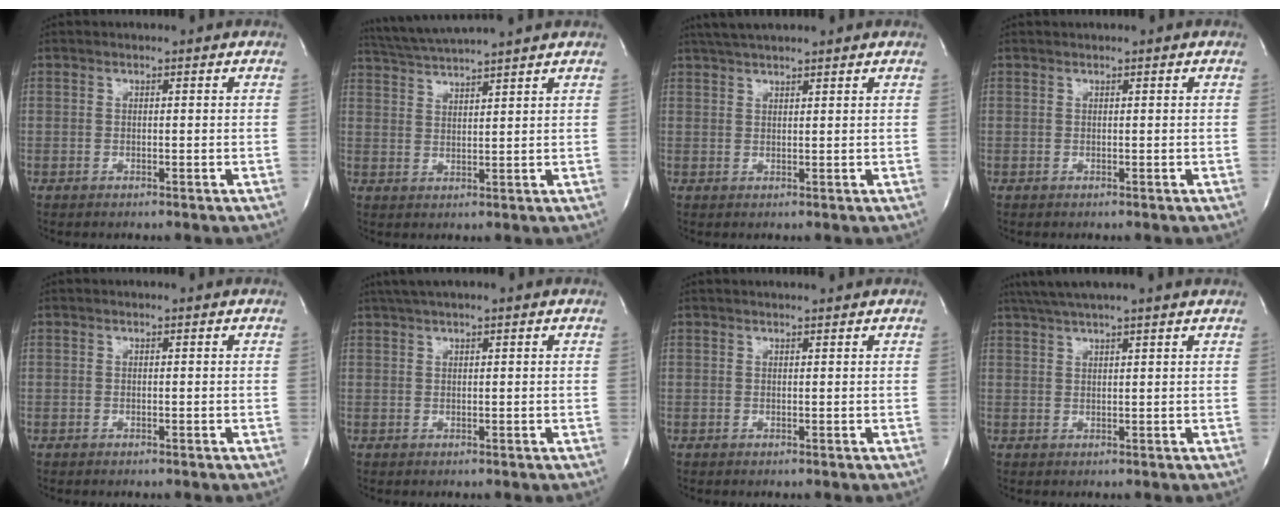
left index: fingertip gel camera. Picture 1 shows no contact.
{"total": 8.0, "force": [7.3, -1.6, 2.7], "torque": [-0.055, 0.009, 0.125]}
{"total": 5.4, "force": [4.6, 0.4, 2.7], "torque": [-0.046, 0.023, 0.079]}
{"total": 0.0}
{"total": 0.0}
{"total": 3.4, "force": [2.5, 0.0, 2.3], "torque": [-0.044, 0.017, 0.045]}
{"total": 2.0, "force": [1.9, -0.2, 0.6], "torque": [-0.006, 0.005, 0.023]}
{"total": 8.0, "force": [6.7, -0.9, 4.3], "torque": [-0.072, 0.024, 0.094]}